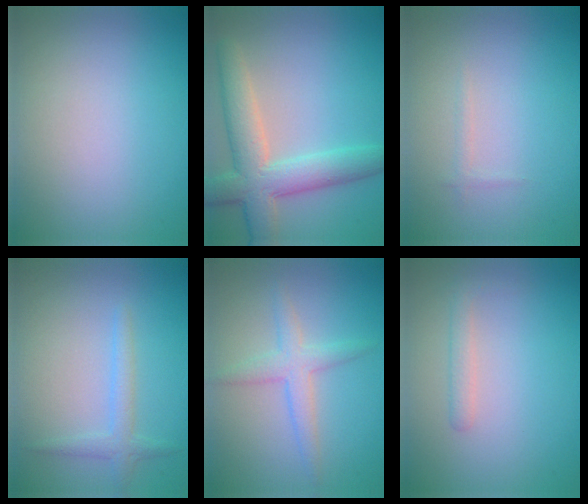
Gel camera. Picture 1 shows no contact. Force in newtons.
{"total": 6.5, "press": 6.5, "slide": 0.5}
{"total": 0.5, "press": 0.5, "slide": 0.1}
{"total": 1.9, "press": 1.9, "slide": 0.1}
{"total": 2.7, "press": 2.7, "slide": 0.1}
{"total": 1.2, "press": 1.2, "slide": 0.1}